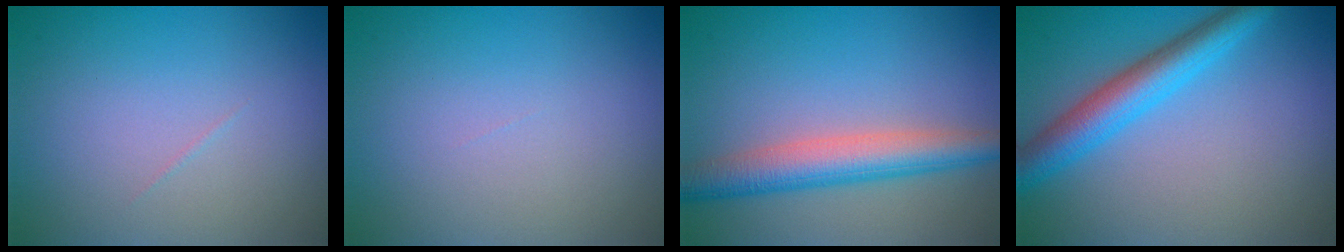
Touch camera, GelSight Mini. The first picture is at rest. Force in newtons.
{"total": 0.0}
{"total": 5.0, "press": 5.0, "slide": 0.1}
{"total": 4.8, "press": 4.8, "slide": 0.1}